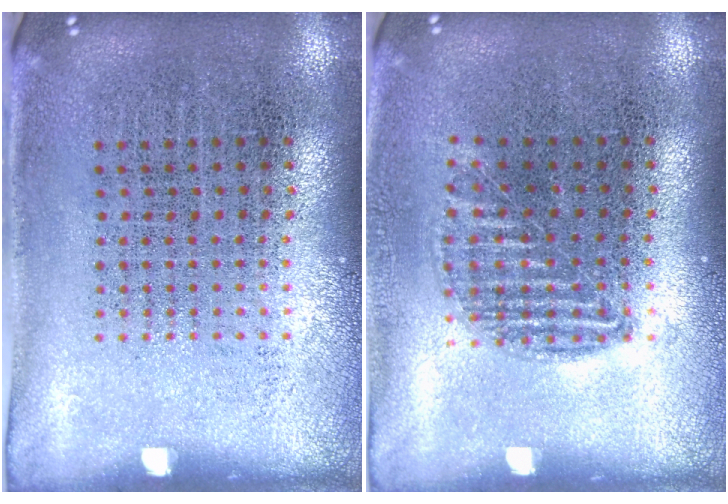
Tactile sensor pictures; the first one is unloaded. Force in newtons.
{"total": 0.9, "press": 0.8, "slide": 0.5}